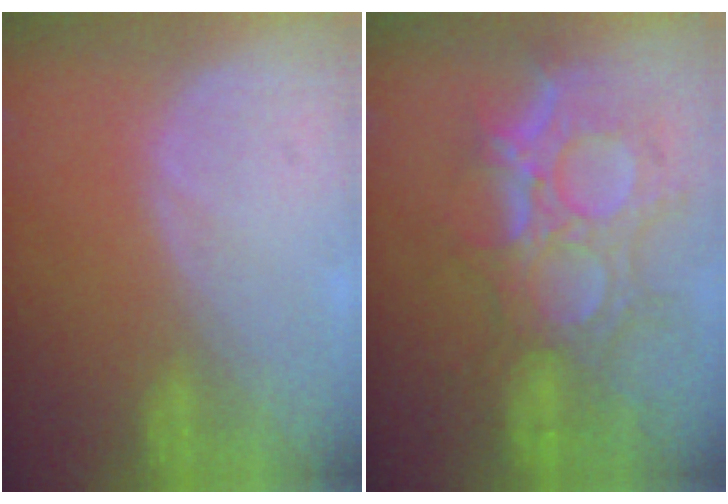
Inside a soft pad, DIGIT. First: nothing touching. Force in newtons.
{"total": 11.9, "press": 10.7, "slide": 5.3}